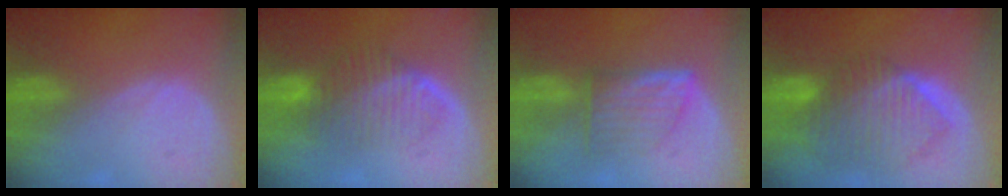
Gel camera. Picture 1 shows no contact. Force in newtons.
{"total": 7.4, "press": 6.8, "slide": 3.0}
{"total": 6.6, "press": 6.1, "slide": 2.5}
{"total": 10.3, "press": 9.0, "slide": 5.1}